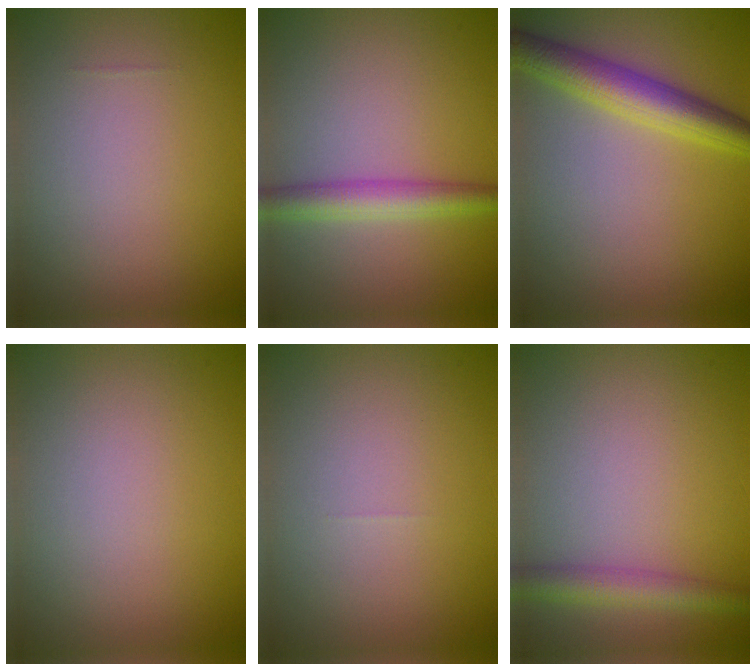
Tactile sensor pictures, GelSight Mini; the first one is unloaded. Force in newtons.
{"total": 3.5, "press": 3.5, "slide": 0.1}
{"total": 4.8, "press": 4.8, "slide": 0.0}
{"total": 0.0}
{"total": 0.0}
{"total": 3.2, "press": 3.2, "slide": 0.1}